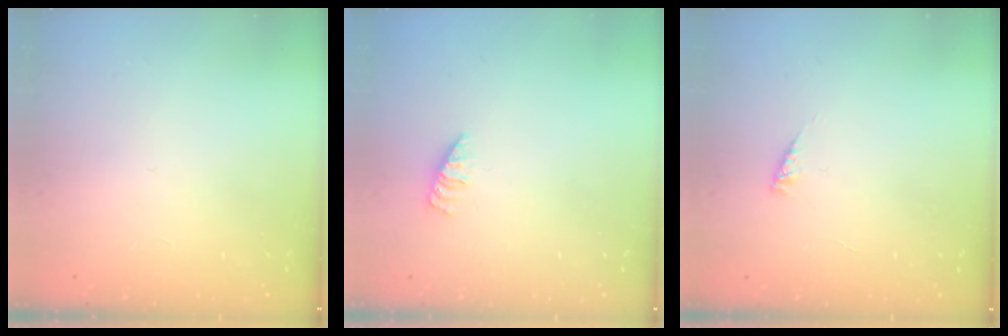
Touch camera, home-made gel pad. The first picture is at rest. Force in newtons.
{"total": 1.2, "press": 1.1, "slide": 0.2}
{"total": 2.8, "press": 2.7, "slide": 0.4}